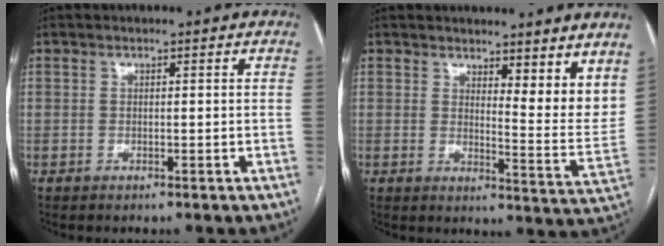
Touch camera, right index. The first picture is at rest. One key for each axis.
{"total": 9.0, "fx": 7.3, "fy": 2.2, "fz": 4.7, "tx": -0.051, "ty": -0.031, "tz": 0.091}